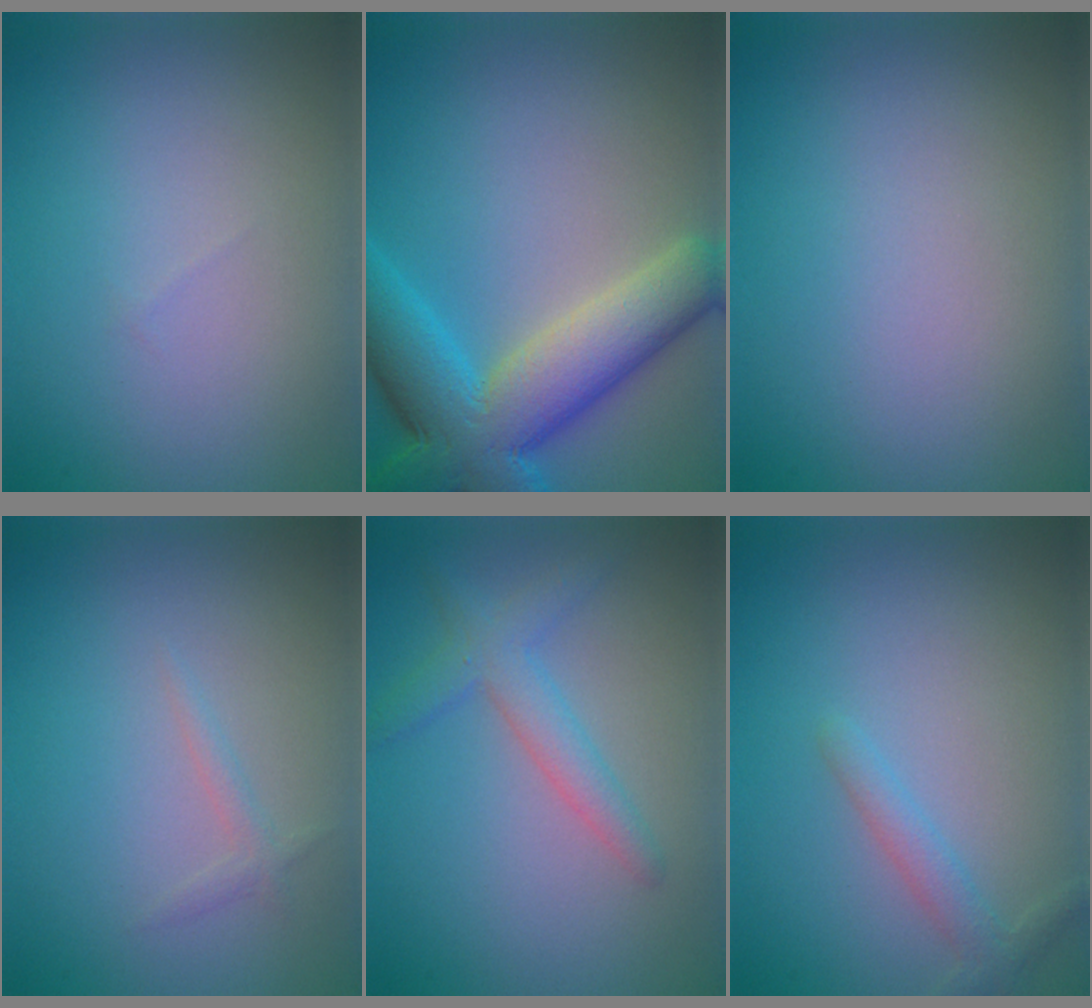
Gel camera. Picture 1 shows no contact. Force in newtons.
{"total": 10.8, "press": 10.8, "slide": 0.5}
{"total": 0.0}
{"total": 0.9, "press": 0.9, "slide": 0.1}
{"total": 2.9, "press": 2.9, "slide": 0.1}
{"total": 1.7, "press": 1.7, "slide": 0.1}